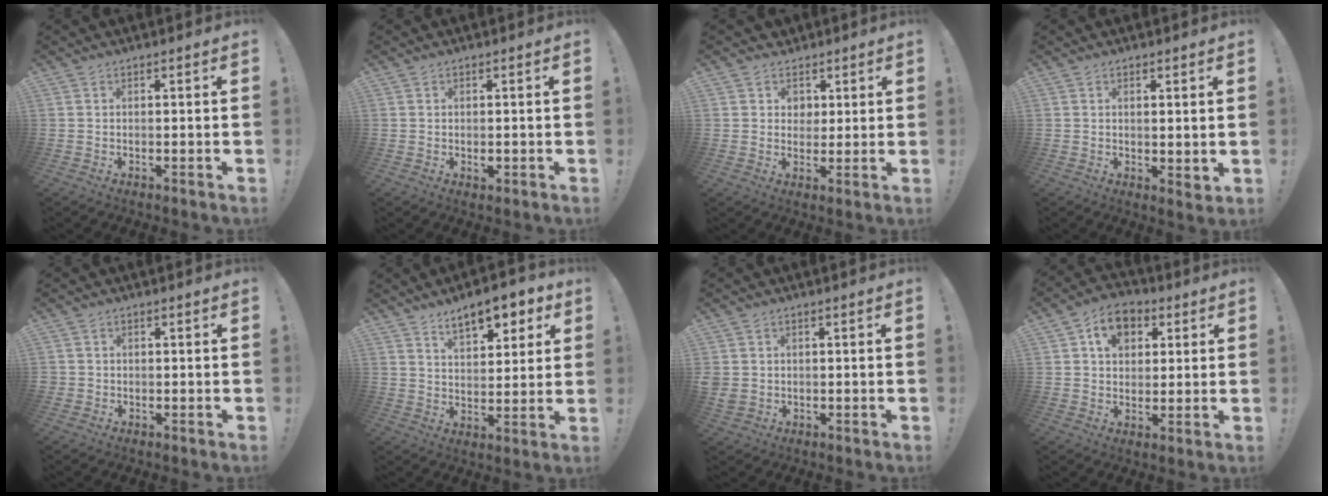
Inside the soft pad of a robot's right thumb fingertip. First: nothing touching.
{"total": 1.1, "force": [-0.1, 0.8, 0.8], "torque": [-0.006, -0.001, -0.003]}
{"total": 6.0, "force": [1.9, 5.7, 0.6], "torque": [-0.005, -0.016, 0.039]}
{"total": 2.5, "force": [1.8, 0.9, 1.4], "torque": [-0.009, -0.013, 0.030]}
{"total": 1.3, "force": [-0.3, 1.2, 0.4], "torque": [0.002, -0.001, -0.007]}
{"total": 10.3, "force": [6.7, 4.4, 6.4], "torque": [-0.091, -0.035, 0.116]}
{"total": 2.8, "force": [0.6, 2.5, 1.1], "torque": [-0.020, -0.006, 0.011]}
{"total": 9.7, "force": [3.8, 7.4, 5.0], "torque": [-0.067, -0.004, 0.070]}